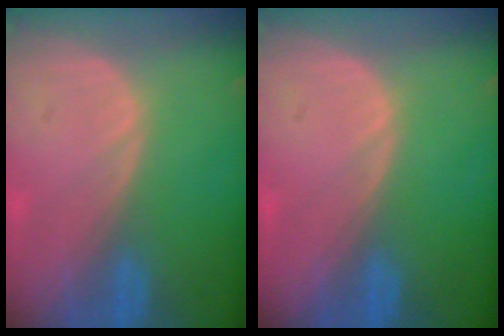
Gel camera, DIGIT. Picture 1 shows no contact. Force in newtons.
{"total": 0.0}